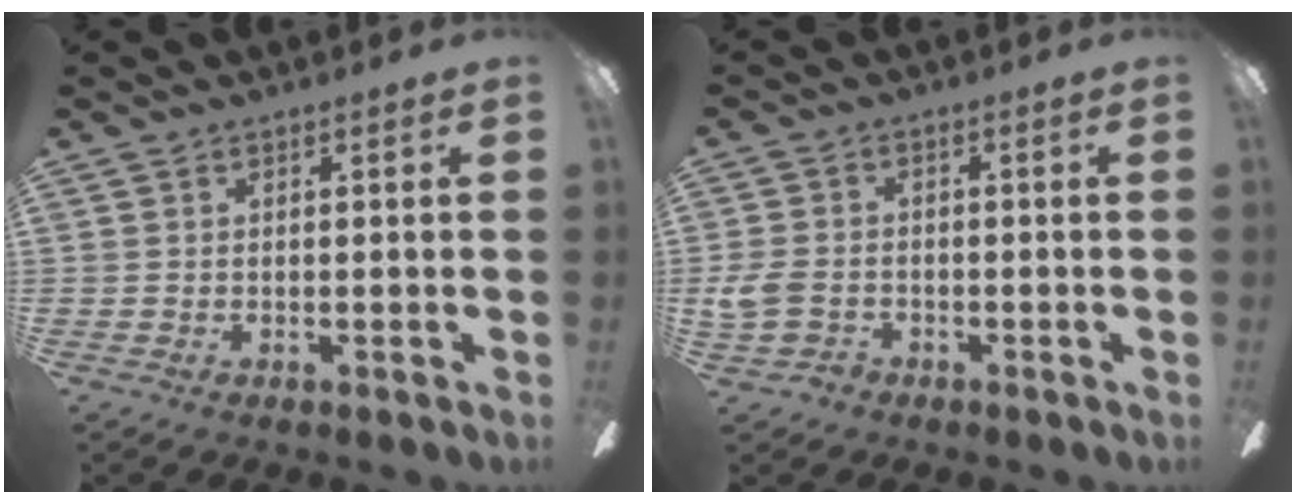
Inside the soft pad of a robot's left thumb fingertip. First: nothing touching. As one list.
[{"total": 6.3, "force": [-2.5, 4.6, 3.7], "torque": [-0.092, 0.011, -0.047]}]